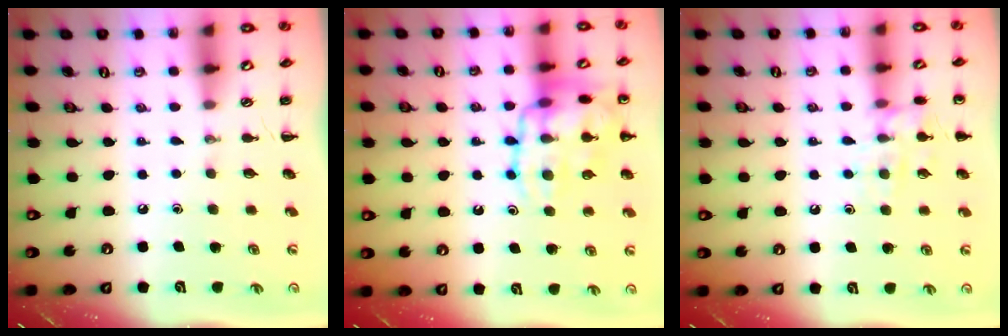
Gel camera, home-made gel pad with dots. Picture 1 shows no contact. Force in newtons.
{"total": 17.2, "press": 17.1, "slide": 1.5}
{"total": 10.5, "press": 10.5, "slide": 0.6}